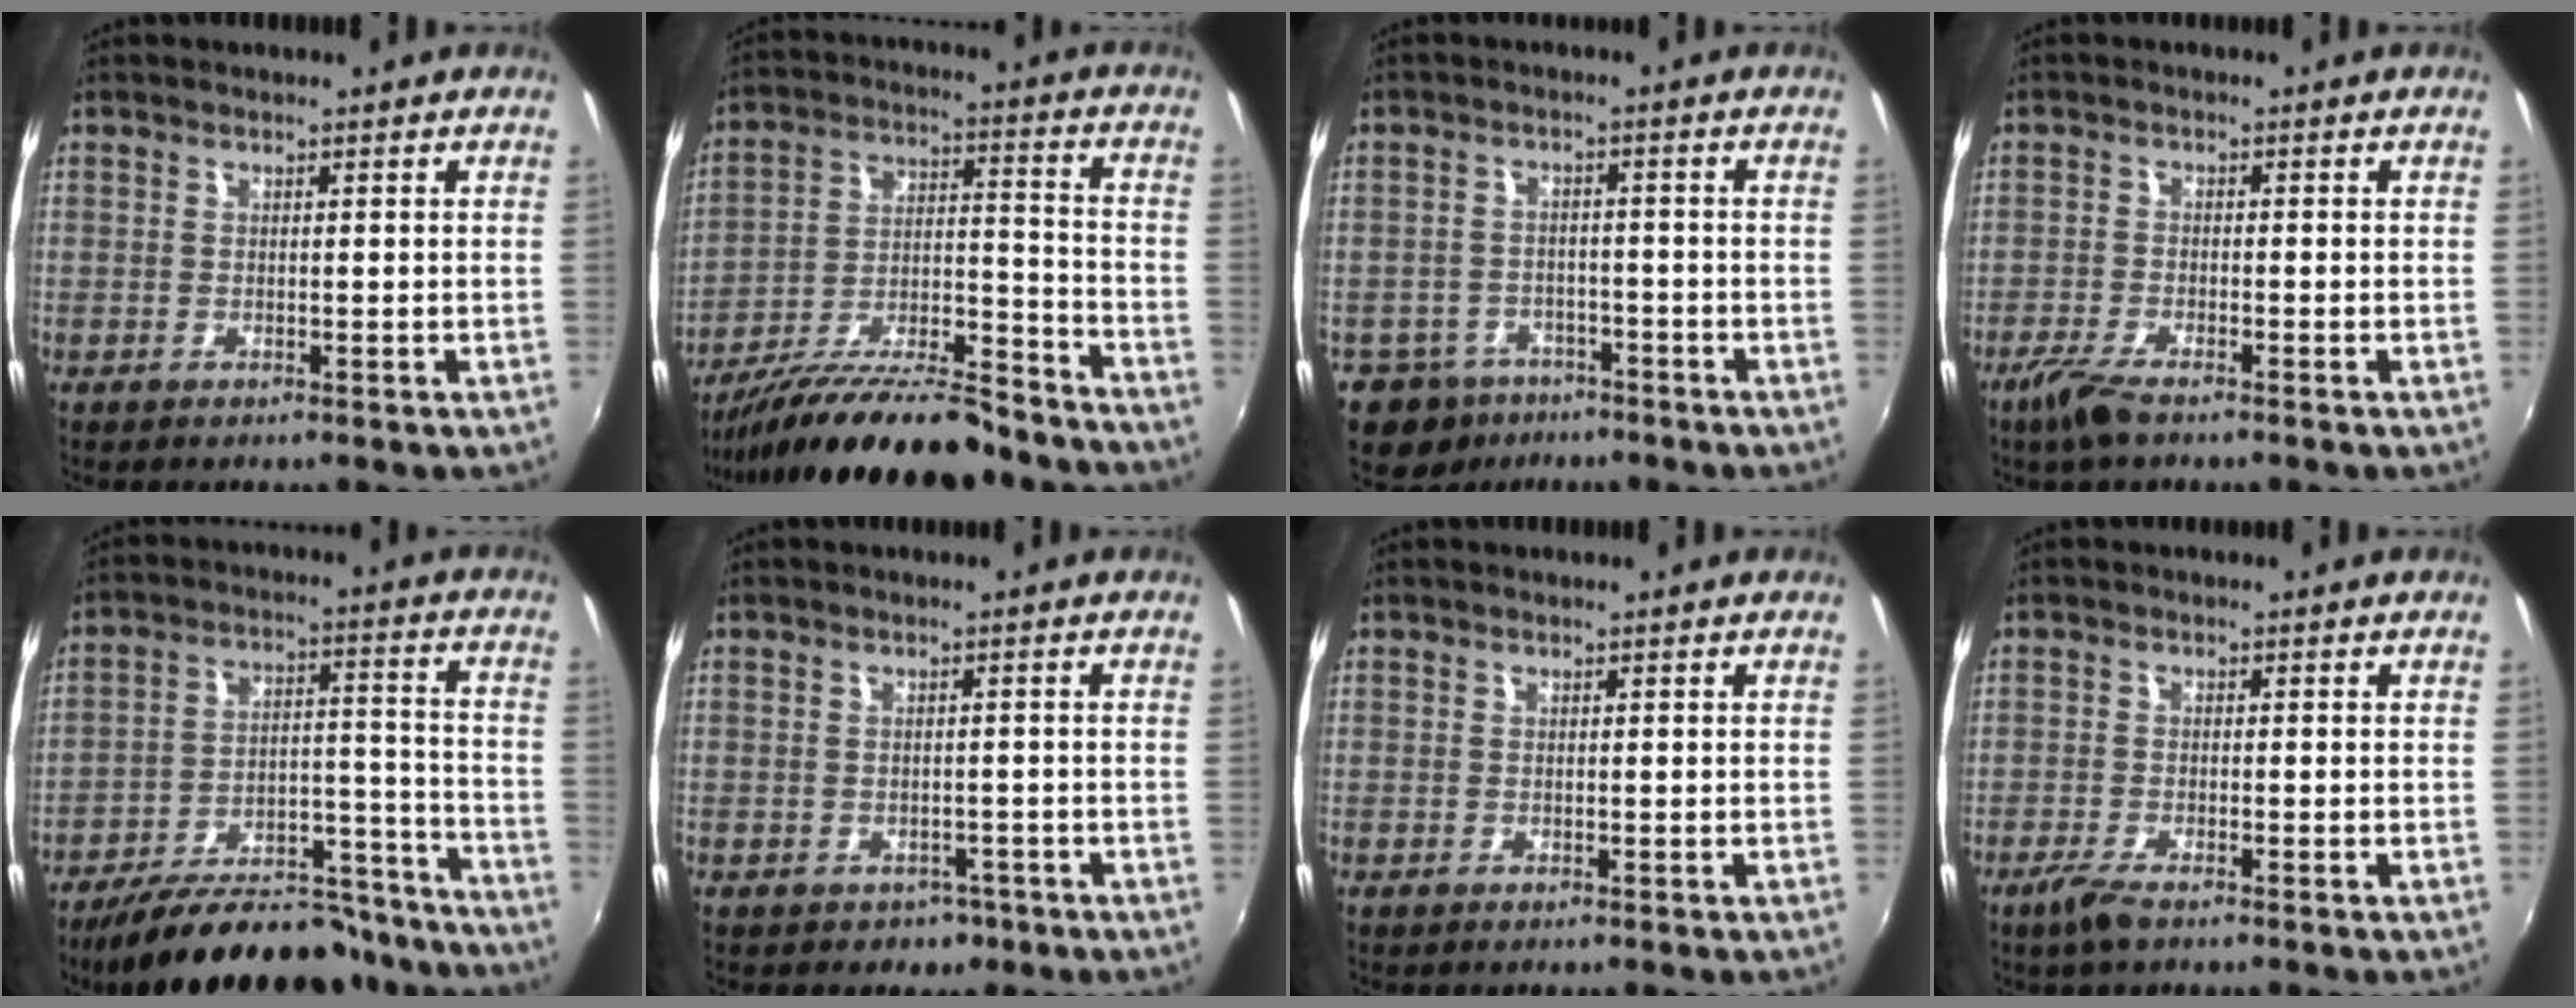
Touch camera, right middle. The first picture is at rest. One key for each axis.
{"total": 21.4, "fx": -18.1, "fy": 3.8, "fz": 10.8, "tx": -0.192, "ty": -0.025, "tz": -0.281}
{"total": 8.8, "fx": -5.8, "fy": 6.3, "fz": 2.1, "tx": -0.070, "ty": 0.010, "tz": -0.085}
{"total": 4.8, "fx": -3.5, "fy": 1.0, "fz": 3.1, "tx": -0.083, "ty": -0.010, "tz": -0.070}
{"total": 24.6, "fx": -21.2, "fy": 7.8, "fz": 9.7, "tx": -0.169, "ty": 0.021, "tz": -0.281}
{"total": 3.5, "fx": -1.9, "fy": 2.8, "fz": 0.8, "tx": -0.024, "ty": -0.001, "tz": -0.019}
{"total": 0.0}
{"total": 3.4, "fx": -2.4, "fy": 0.6, "fz": 2.3, "tx": -0.059, "ty": -0.007, "tz": -0.047}